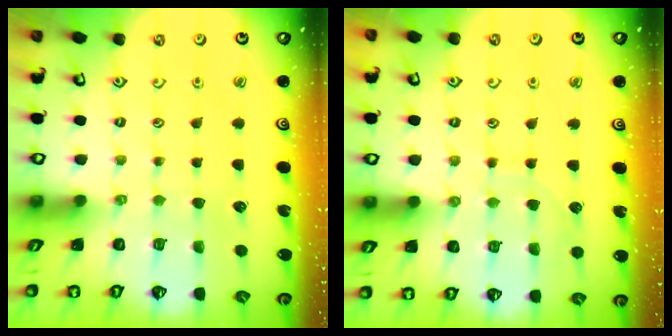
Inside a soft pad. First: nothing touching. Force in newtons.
{"total": 6.2, "press": 6.2, "slide": 0.5}